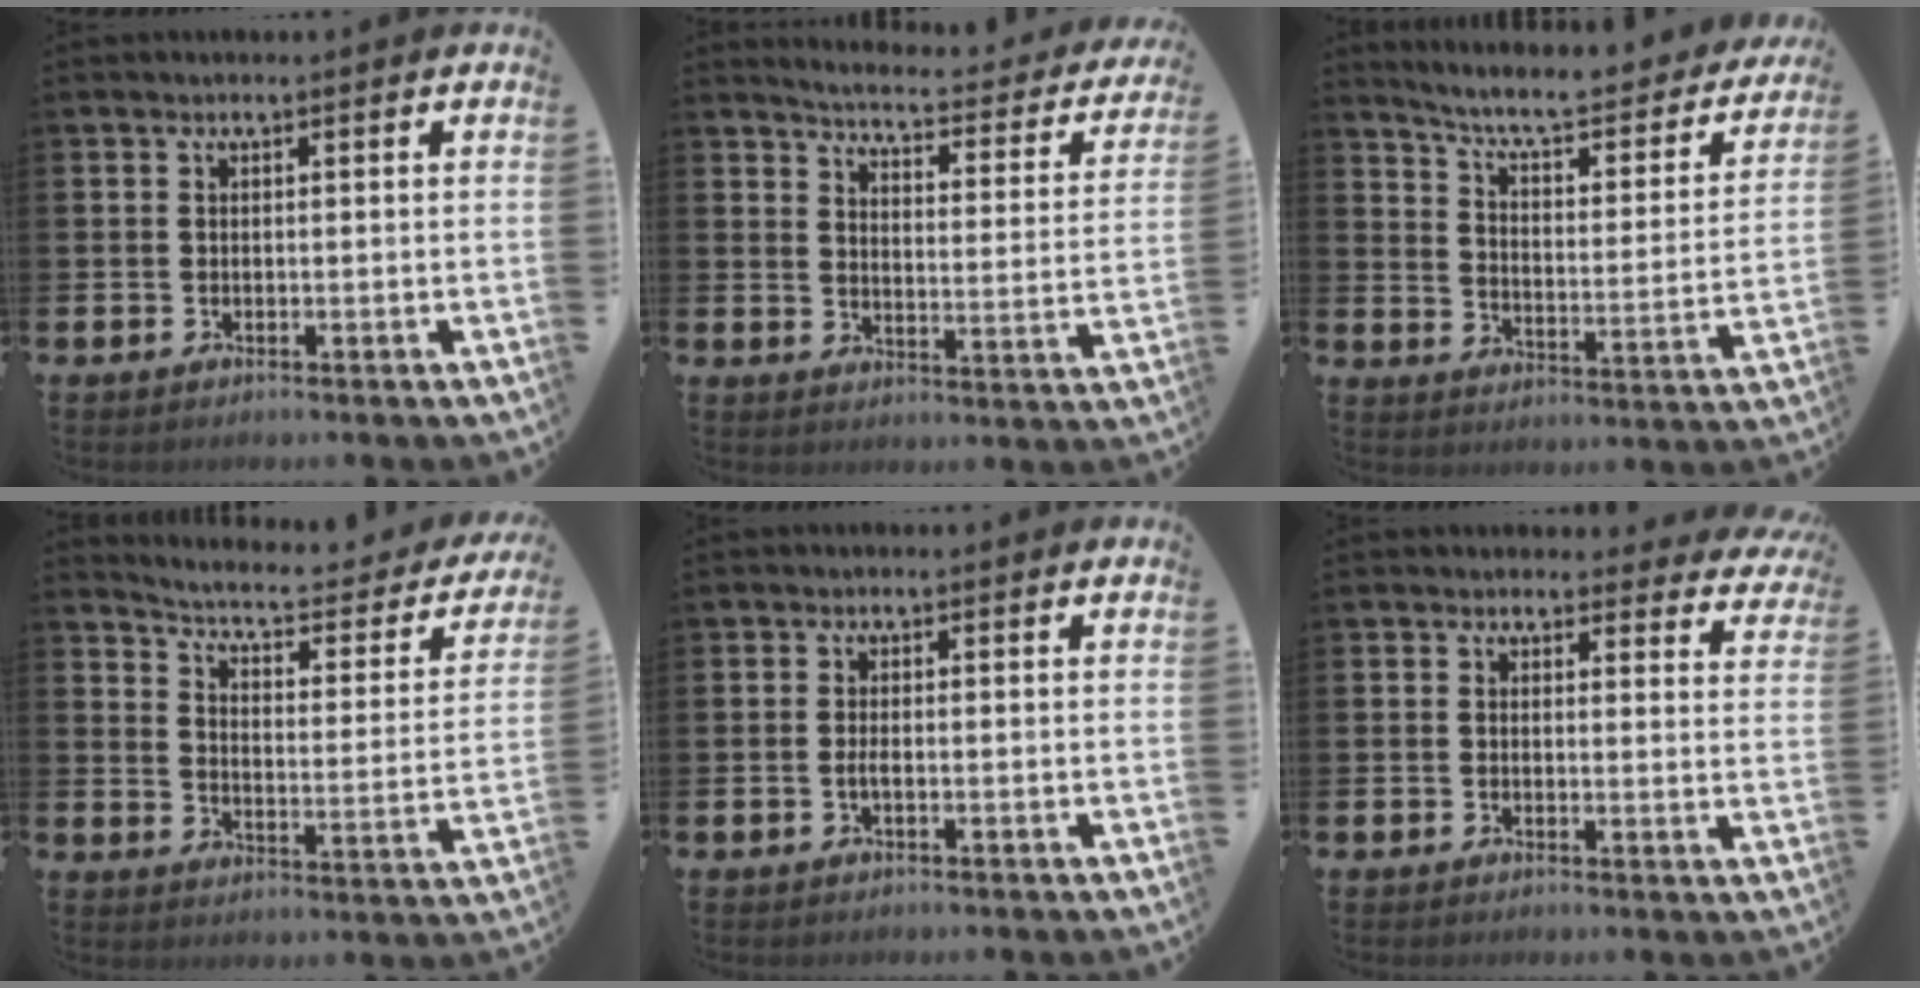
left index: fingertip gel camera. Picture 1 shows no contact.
{"total": 3.8, "force": [3.6, 0.2, 1.1], "torque": [-0.038, -0.041, 0.053]}
{"total": 6.5, "force": [5.6, 1.4, 3.0], "torque": [-0.081, -0.047, 0.087]}
{"total": 5.0, "force": [4.2, 1.3, 2.4], "torque": [-0.065, -0.034, 0.060]}
{"total": 1.0, "force": [-0.3, 0.2, 1.0], "torque": [-0.025, 0.001, -0.004]}
{"total": 2.4, "force": [2.2, 1.0, 0.0], "torque": [0.010, -0.016, 0.035]}